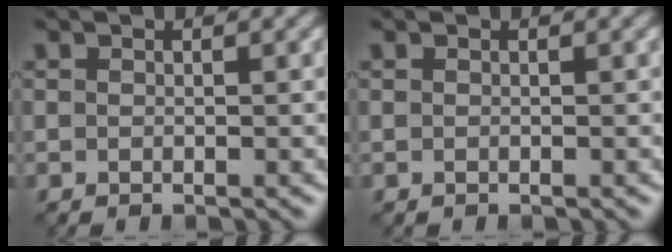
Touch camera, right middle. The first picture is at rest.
{"total": 0.0}